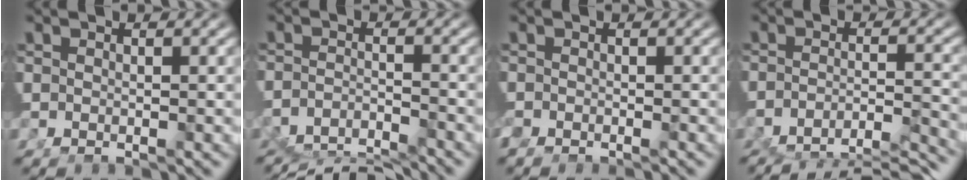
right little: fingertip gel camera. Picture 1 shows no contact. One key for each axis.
{"total": 8.5, "fx": -6.9, "fy": 3.9, "fz": 2.9, "tx": -0.049, "ty": -0.045, "tz": -0.094}
{"total": 1.4, "fx": -1.4, "fy": 0.3, "fz": 0.2, "tx": -0.007, "ty": -0.007, "tz": -0.020}
{"total": 10.9, "fx": -9.1, "fy": 4.9, "fz": 3.7, "tx": -0.058, "ty": -0.040, "tz": -0.132}